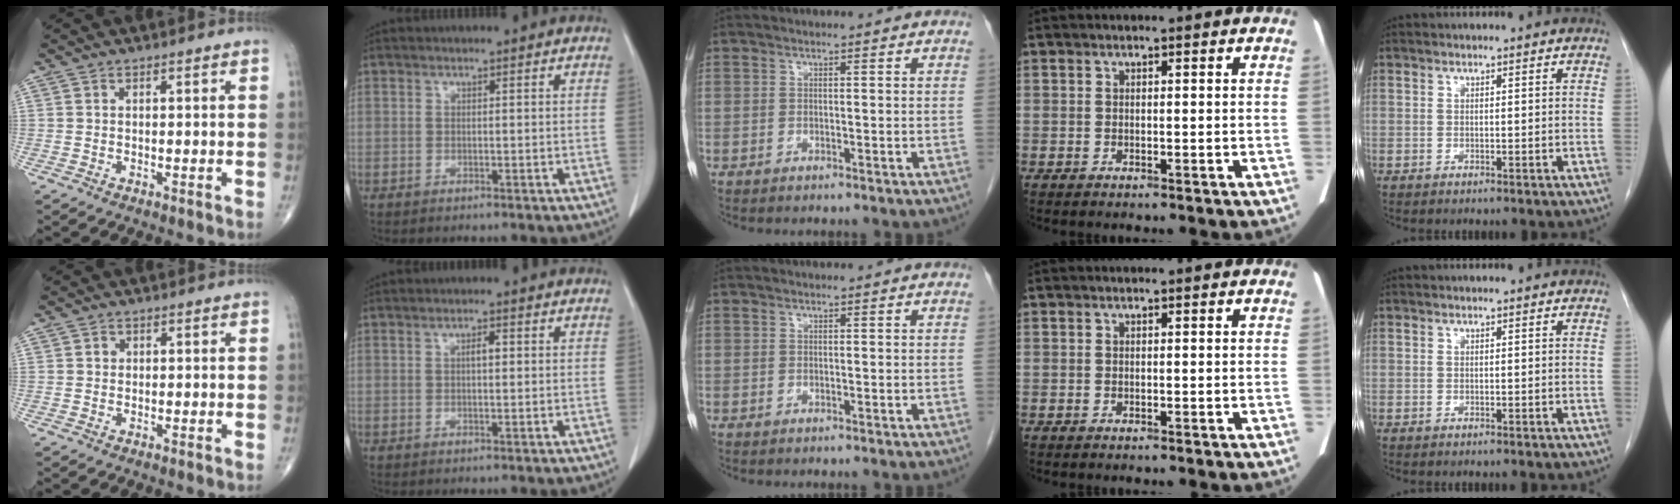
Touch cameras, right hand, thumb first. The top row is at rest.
{"thumb": {"total": 1.0, "force": [0.1, 0.9, 0.3], "torque": [0.000, 0.002, 0.001]}, "index": {"total": 2.1, "force": [0.3, 0.9, 1.9], "torque": [-0.037, 0.005, 0.006]}}